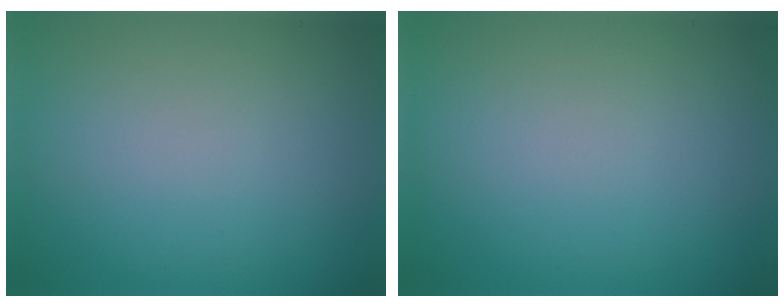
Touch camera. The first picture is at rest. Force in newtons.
{"total": 0.0}